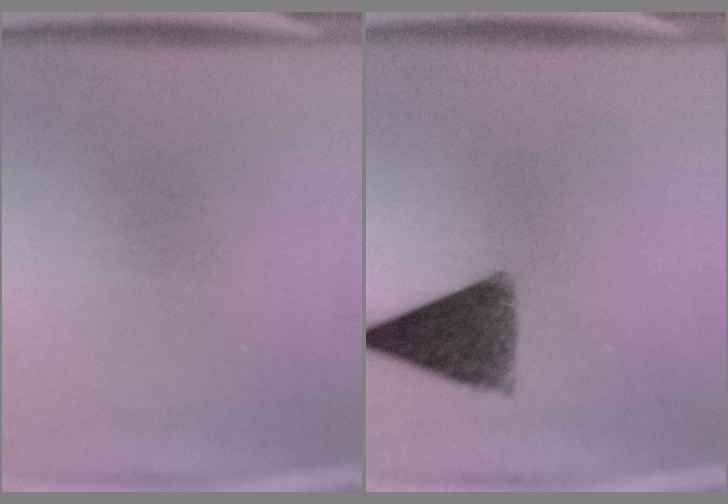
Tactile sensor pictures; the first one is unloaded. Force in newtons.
{"total": 10.1}